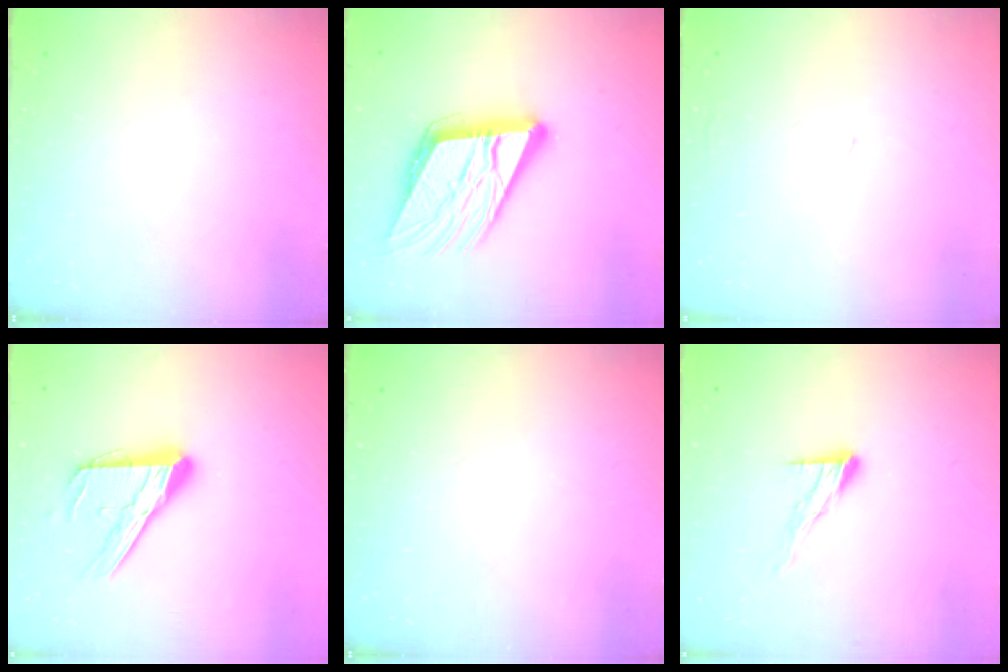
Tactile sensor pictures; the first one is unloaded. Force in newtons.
{"total": 18.7, "press": 18.4, "slide": 3.2}
{"total": 0.9, "press": 0.9, "slide": 0.0}
{"total": 15.7, "press": 15.7, "slide": 1.5}
{"total": 0.0}
{"total": 8.7, "press": 8.7, "slide": 0.7}